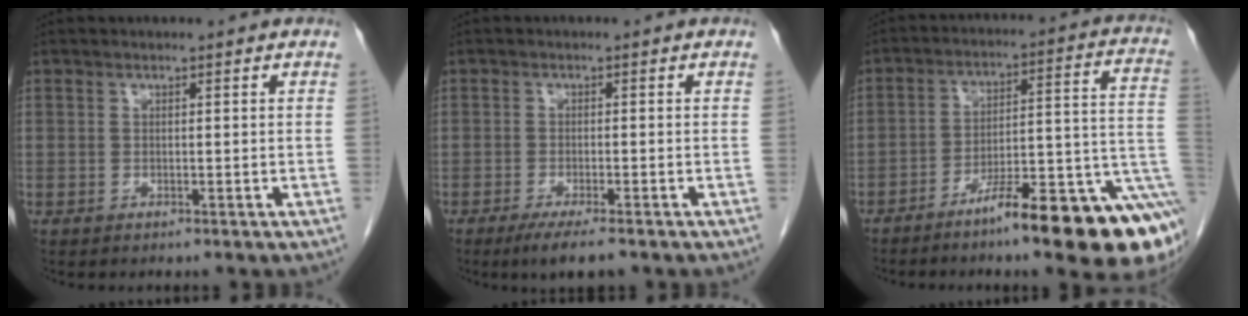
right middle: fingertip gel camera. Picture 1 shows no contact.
{"total": 5.1, "force": [-3.6, 0.6, 3.5], "torque": [-0.054, -0.012, -0.053]}
{"total": 19.0, "force": [-10.9, 2.1, 15.4], "torque": [-0.125, 0.034, -0.161]}